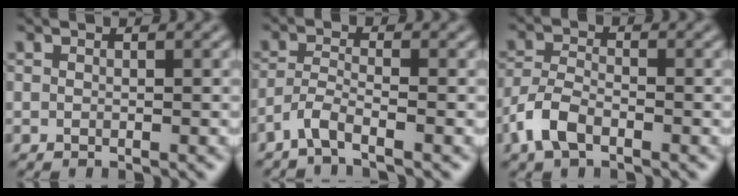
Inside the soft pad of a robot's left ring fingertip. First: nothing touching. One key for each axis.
{"total": 2.6, "fx": -1.9, "fy": 0.3, "fz": 1.6, "tx": -0.034, "ty": -0.001, "tz": -0.048}
{"total": 3.6, "fx": -2.1, "fy": 1.8, "fz": 2.4, "tx": -0.050, "ty": 0.001, "tz": -0.052}